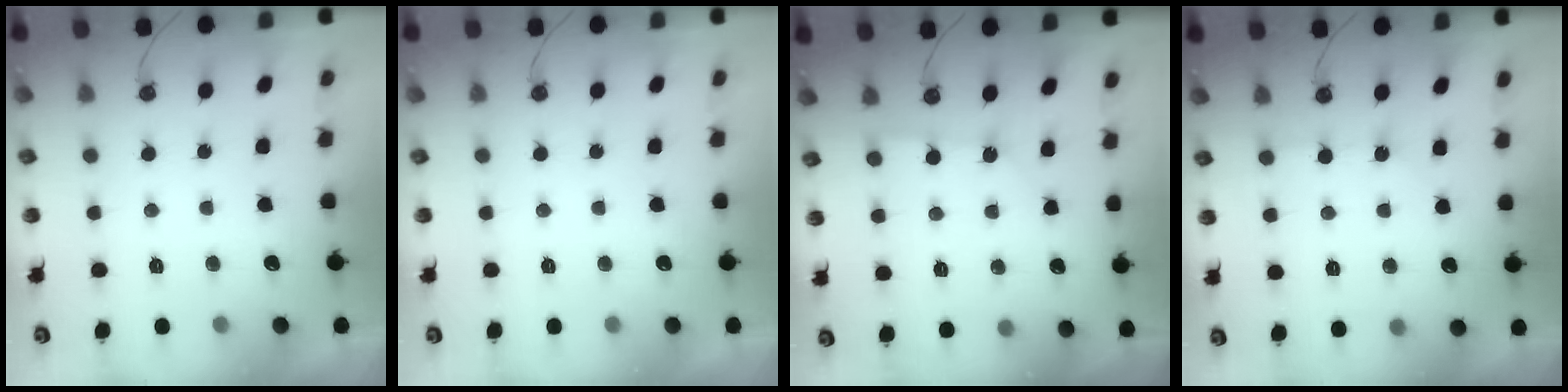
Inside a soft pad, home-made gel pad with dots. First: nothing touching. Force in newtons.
{"total": 0.0}
{"total": 3.2, "press": 3.2, "slide": 0.5}
{"total": 3.5, "press": 3.4, "slide": 0.5}